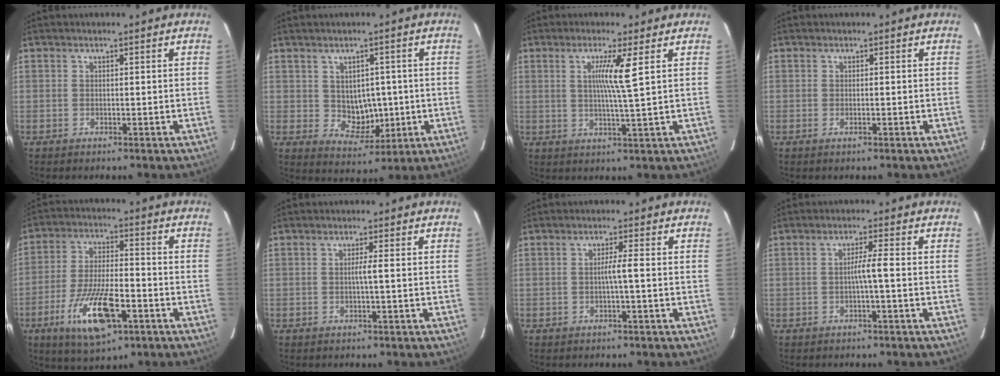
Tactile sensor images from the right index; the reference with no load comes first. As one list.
[{"total": 5.9, "force": [0.1, 4.3, 4.0], "torque": [-0.050, 0.001, 0.019]}, {"total": 5.4, "force": [1.6, -1.3, 5.0], "torque": [-0.094, -0.007, 0.028]}, {"total": 0.6, "force": [-0.3, -0.1, 0.5], "torque": [-0.008, 0.000, -0.003]}, {"total": 13.0, "force": [-5.8, 3.8, 11.0], "torque": [-0.212, -0.012, -0.096]}, {"total": 1.3, "force": [-0.1, -0.4, 1.2], "torque": [-0.021, 0.001, -0.004]}, {"total": 1.9, "force": [-0.4, -0.5, 1.8], "torque": [-0.031, 0.000, -0.007]}, {"total": 2.5, "force": [-0.5, -0.5, 2.4], "torque": [-0.037, 0.001, -0.010]}]